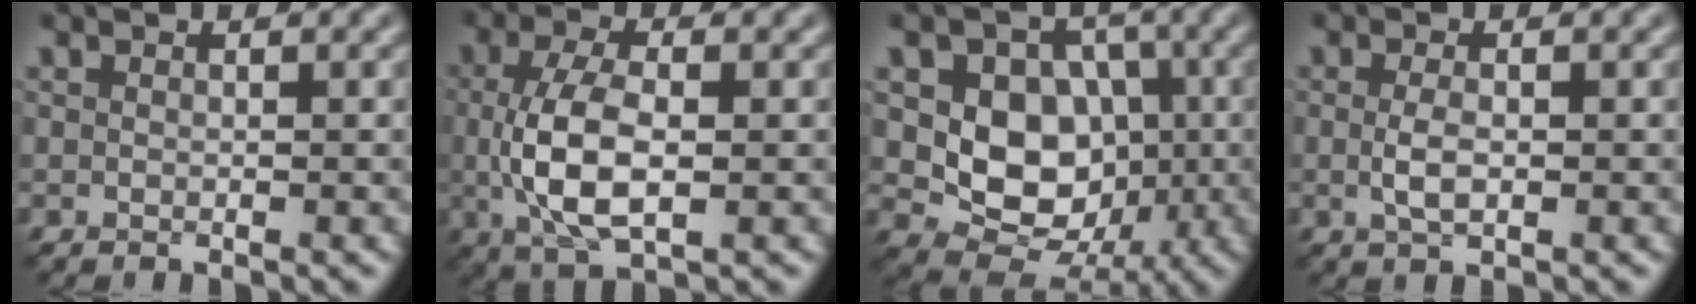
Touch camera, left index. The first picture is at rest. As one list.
[{"total": 6.5, "force": [-0.5, 3.0, 5.7], "torque": [-0.126, -0.003, -0.010]}, {"total": 8.5, "force": [-0.2, 6.8, 5.1], "torque": [-0.078, 0.000, -0.016]}, {"total": 1.9, "force": [-0.3, 0.8, 1.7], "torque": [-0.041, -0.003, -0.006]}]